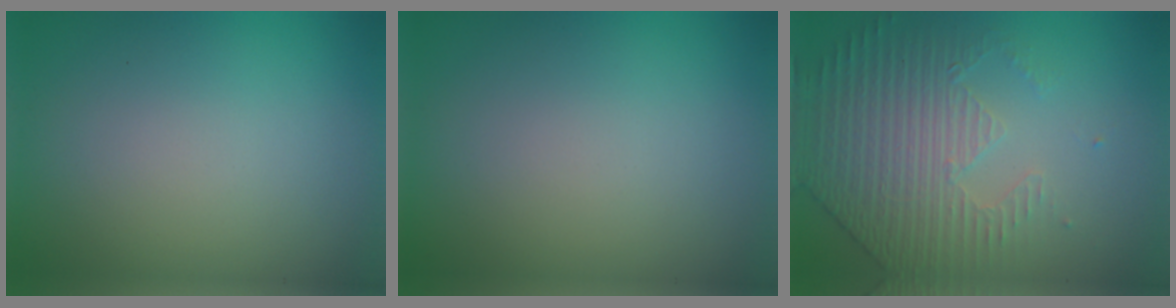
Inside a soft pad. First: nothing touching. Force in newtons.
{"total": 0.0}
{"total": 4.4, "press": 3.5, "slide": 2.6}